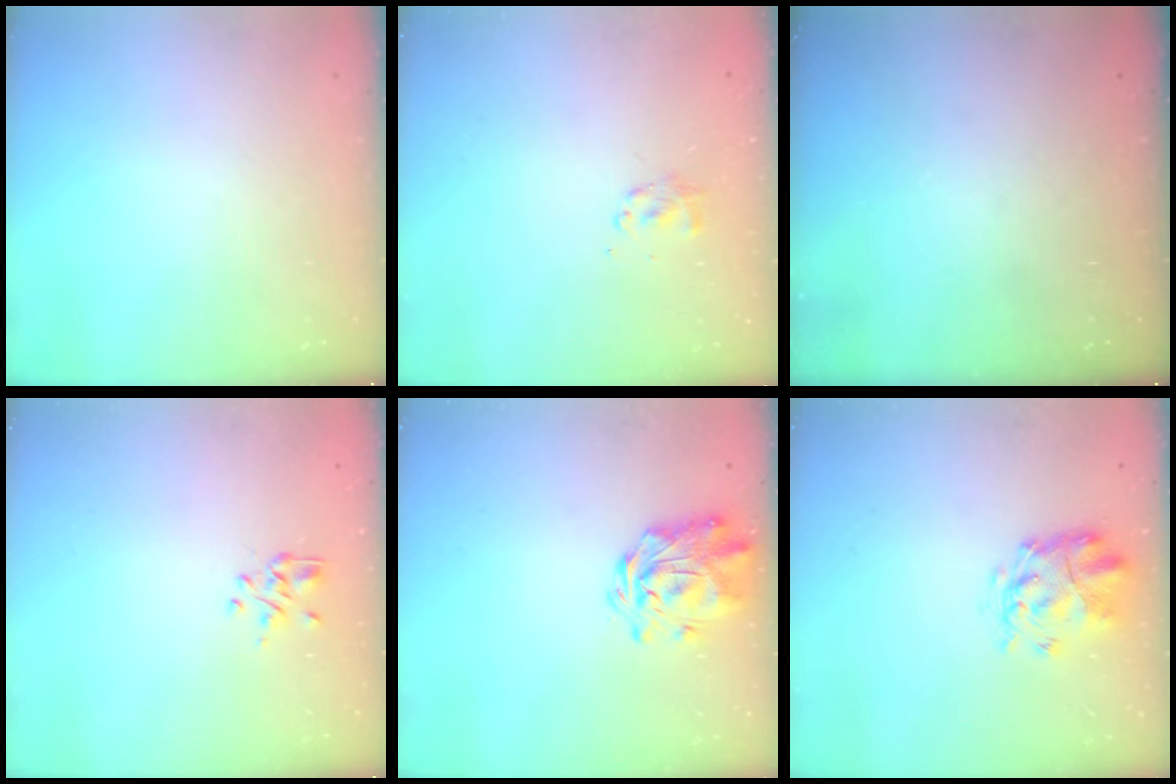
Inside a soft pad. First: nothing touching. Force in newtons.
{"total": 2.8, "press": 2.7, "slide": 0.8}
{"total": 0.0}
{"total": 1.5, "press": 1.3, "slide": 0.7}
{"total": 2.9, "press": 2.6, "slide": 1.3}
{"total": 3.9, "press": 3.5, "slide": 1.7}